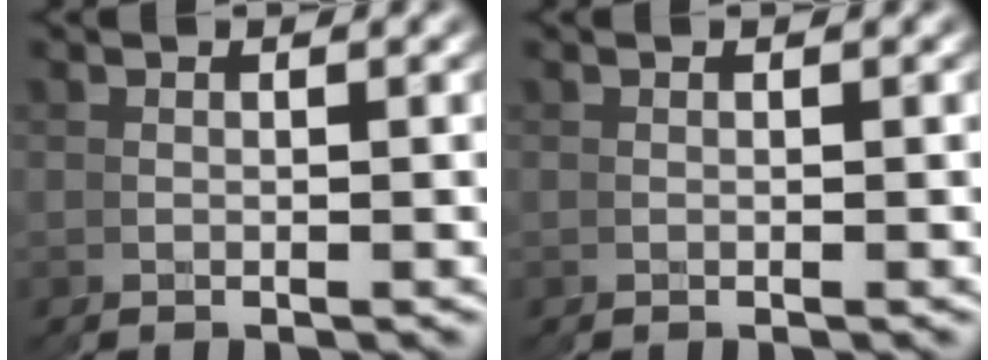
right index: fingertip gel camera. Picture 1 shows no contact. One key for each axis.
{"total": 0.0}